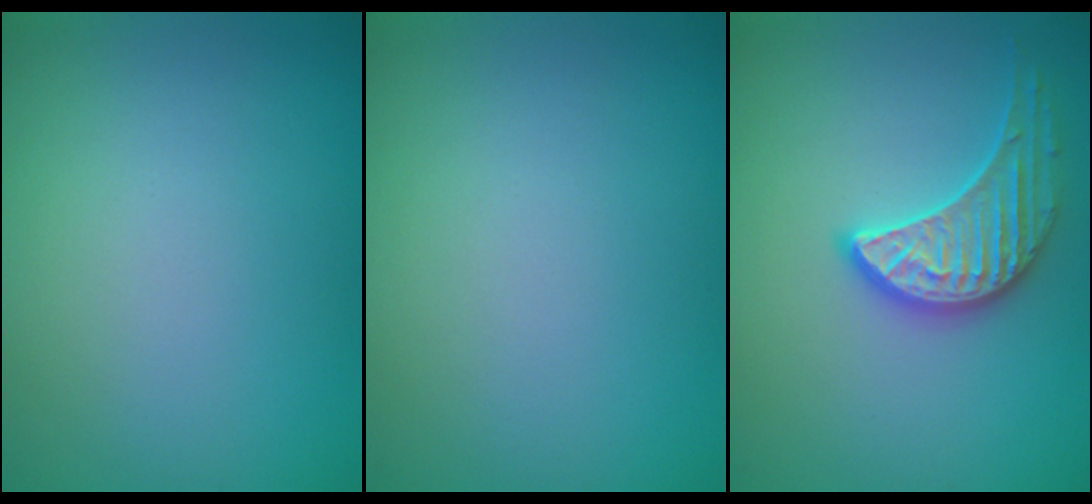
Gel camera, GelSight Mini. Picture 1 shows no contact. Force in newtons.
{"total": 0.0}
{"total": 3.3, "press": 3.2, "slide": 0.9}